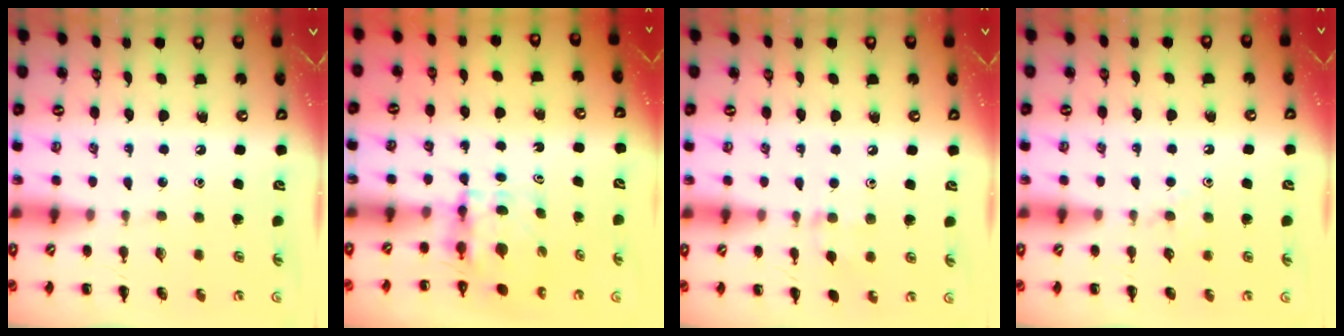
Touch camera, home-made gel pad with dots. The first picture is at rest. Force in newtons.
{"total": 3.9, "press": 3.9, "slide": 0.3}
{"total": 7.1, "press": 6.8, "slide": 2.1}
{"total": 4.9, "press": 4.7, "slide": 1.5}